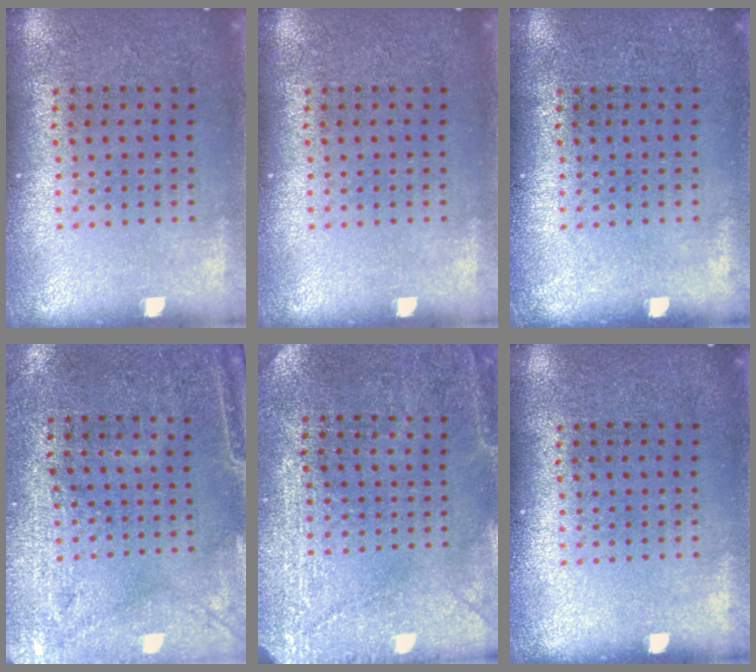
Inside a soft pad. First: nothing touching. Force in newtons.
{"total": 0.0}
{"total": 0.0}
{"total": 3.0, "press": 2.5, "slide": 1.6}
{"total": 2.9, "press": 2.7, "slide": 1.0}
{"total": 0.0}